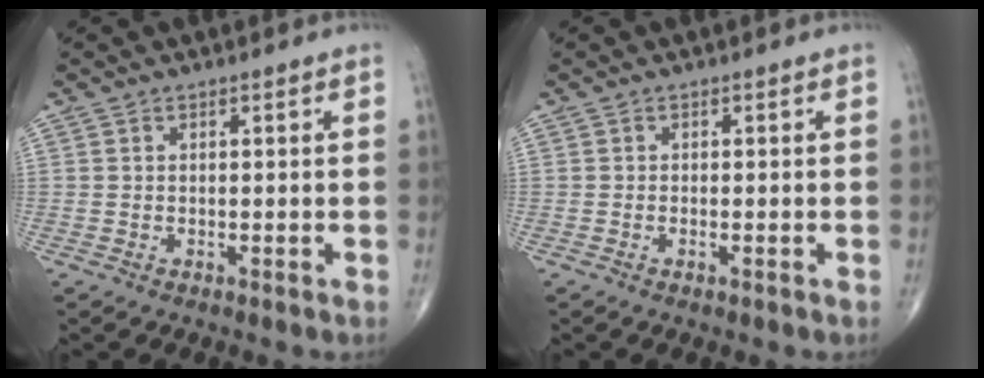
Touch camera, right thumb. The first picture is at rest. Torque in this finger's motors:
{"motor_torque": [-0.20, 0.00, 0.06, 0.18, -0.04]}